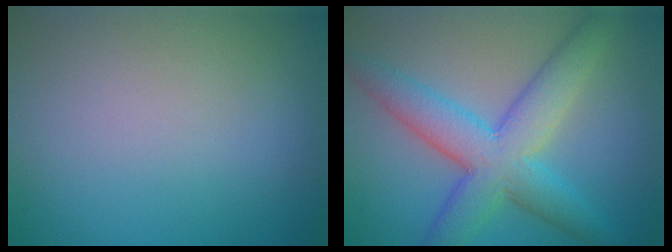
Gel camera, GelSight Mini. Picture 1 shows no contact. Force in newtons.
{"total": 7.2, "press": 7.2, "slide": 0.0}